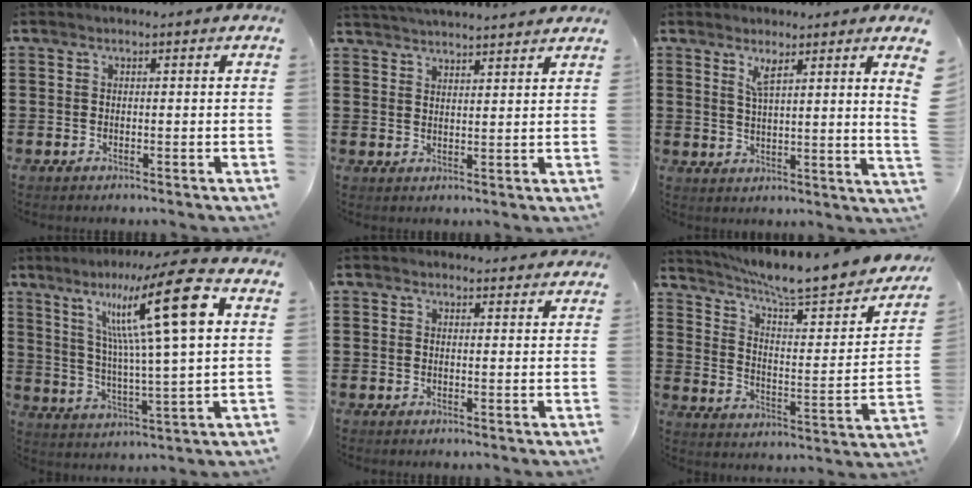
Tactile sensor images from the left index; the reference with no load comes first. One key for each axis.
{"total": 3.5, "fx": 3.5, "fy": -0.2, "fz": 0.3, "tx": -0.017, "ty": -0.011, "tz": 0.064}
{"total": 4.4, "fx": 3.2, "fy": -0.7, "fz": 3.0, "tx": -0.055, "ty": -0.017, "tz": 0.050}
{"total": 15.7, "fx": 7.0, "fy": 1.2, "fz": 14.0, "tx": -0.256, "ty": -0.012, "tz": 0.102}
{"total": 1.4, "fx": 1.4, "fy": 0.4, "fz": 0.1, "tx": 0.001, "ty": -0.001, "tz": 0.026}
{"total": 7.3, "fx": 6.3, "fy": 0.4, "fz": 3.8, "tx": -0.087, "ty": -0.056, "tz": 0.097}